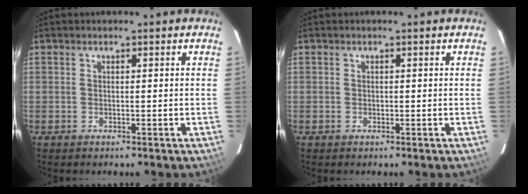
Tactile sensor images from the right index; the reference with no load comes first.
{"total": 0.0}